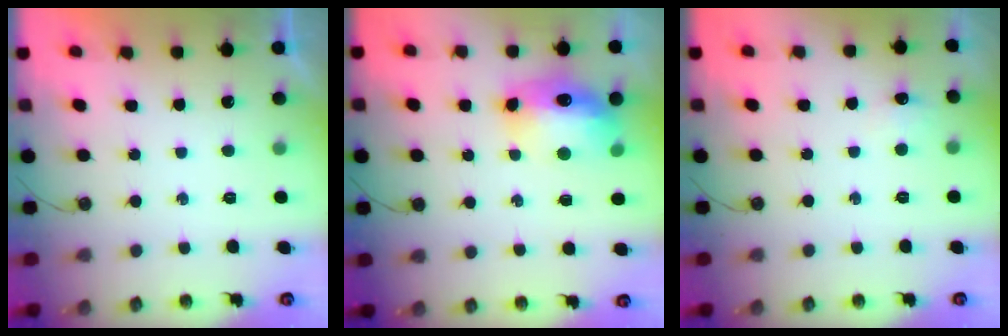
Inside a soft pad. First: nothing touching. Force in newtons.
{"total": 13.4, "press": 13.4, "slide": 1.2}
{"total": 5.6, "press": 5.3, "slide": 1.6}